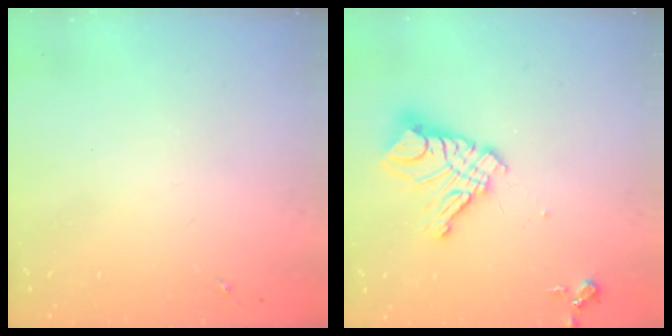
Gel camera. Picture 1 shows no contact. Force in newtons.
{"total": 15.7, "press": 15.6, "slide": 1.8}